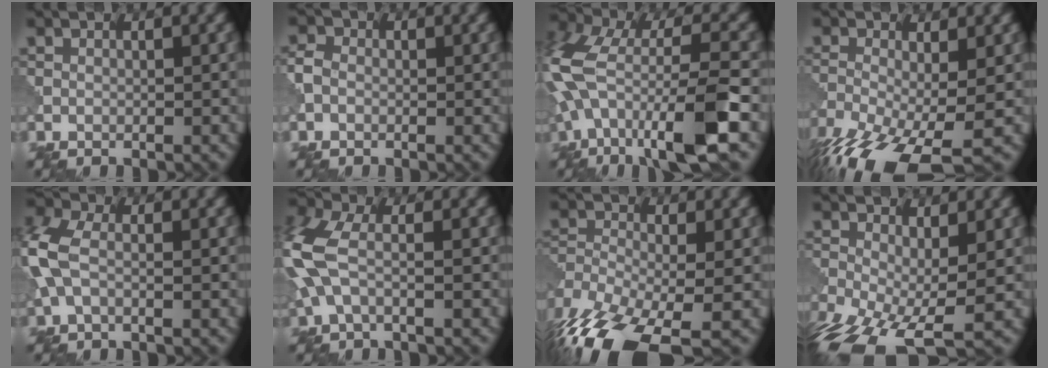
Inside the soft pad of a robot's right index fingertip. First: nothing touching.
{"total": 1.6, "force": [-0.3, 1.4, 0.7], "torque": [-0.027, 0.009, -0.011]}
{"total": 11.6, "force": [-3.8, 4.2, 10.1], "torque": [-0.207, 0.004, -0.068]}
{"total": 12.1, "force": [-6.7, 4.5, 9.1], "torque": [-0.190, -0.026, -0.109]}
{"total": 5.4, "force": [0.0, 3.2, 4.3], "torque": [-0.135, 0.015, -0.012]}
{"total": 5.9, "force": [-0.3, 2.9, 5.2], "torque": [-0.152, 0.018, -0.017]}
{"total": 12.3, "force": [-7.7, 5.0, 8.1], "torque": [-0.181, -0.015, -0.123]}
{"total": 11.2, "force": [-4.5, 5.6, 8.7], "torque": [-0.189, -0.030, -0.058]}